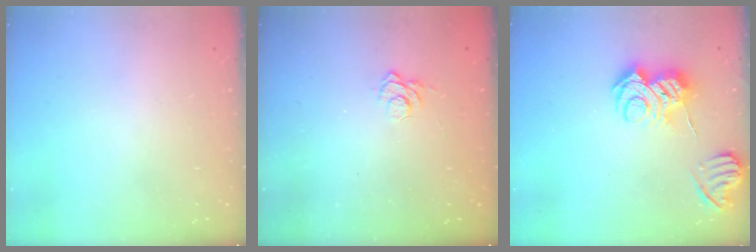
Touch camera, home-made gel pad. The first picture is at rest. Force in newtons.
{"total": 2.6, "press": 2.3, "slide": 1.1}
{"total": 11.1, "press": 11.0, "slide": 1.2}